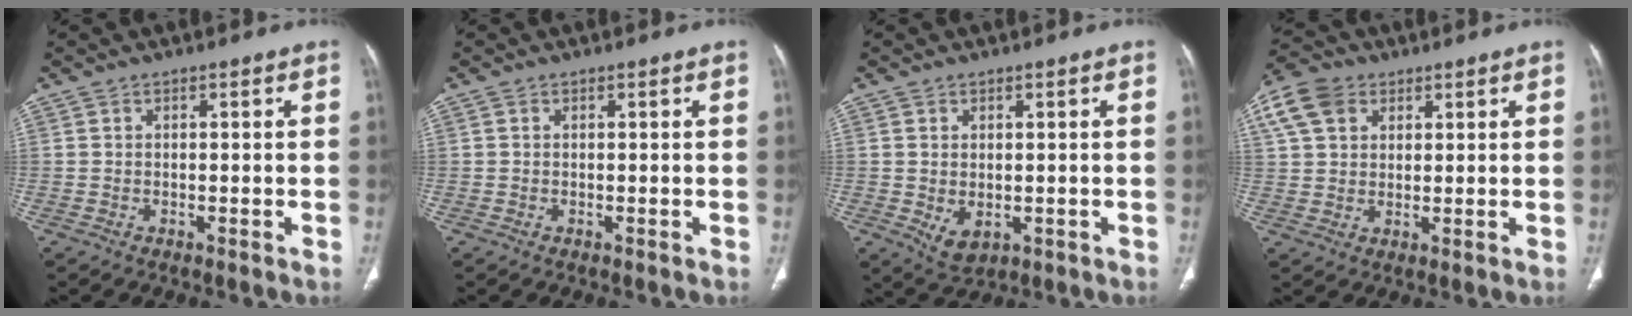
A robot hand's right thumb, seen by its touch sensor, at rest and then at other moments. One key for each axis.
{"total": 0.0}
{"total": 4.3, "fx": -0.6, "fy": 2.8, "fz": 3.2, "tx": -0.052, "ty": -0.009, "tz": 0.005}
{"total": 9.9, "fx": 4.3, "fy": 7.2, "fz": 5.3, "tx": -0.101, "ty": 0.012, "tz": 0.080}